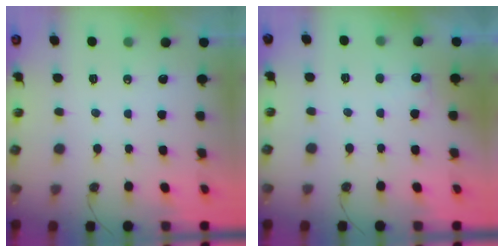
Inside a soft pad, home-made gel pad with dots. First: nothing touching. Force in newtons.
{"total": 4.7, "press": 4.5, "slide": 1.2}